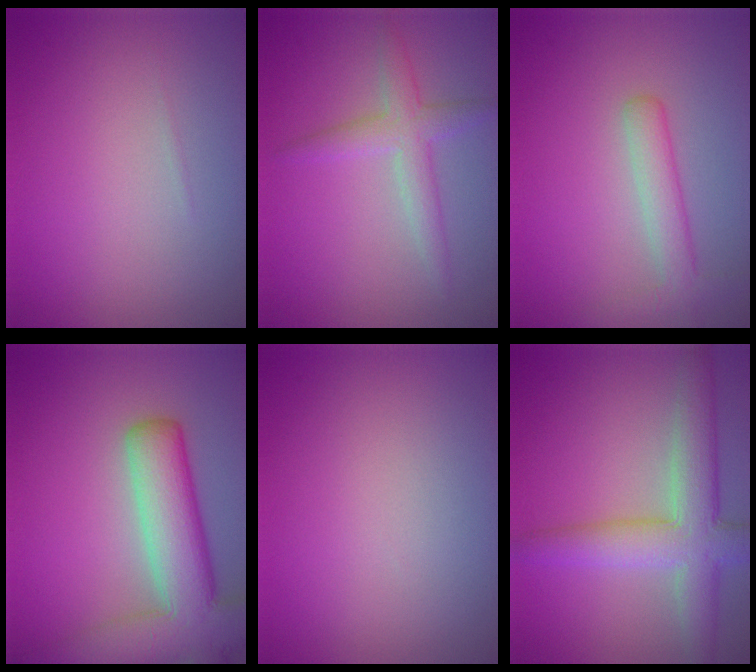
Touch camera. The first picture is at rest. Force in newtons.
{"total": 2.8, "press": 2.8, "slide": 0.0}
{"total": 2.3, "press": 2.3, "slide": 0.1}
{"total": 9.6, "press": 9.6, "slide": 0.6}
{"total": 0.0}
{"total": 6.1, "press": 6.1, "slide": 0.3}